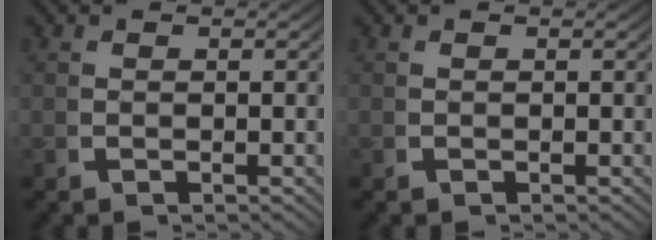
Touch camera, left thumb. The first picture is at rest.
{"total": 0.0}